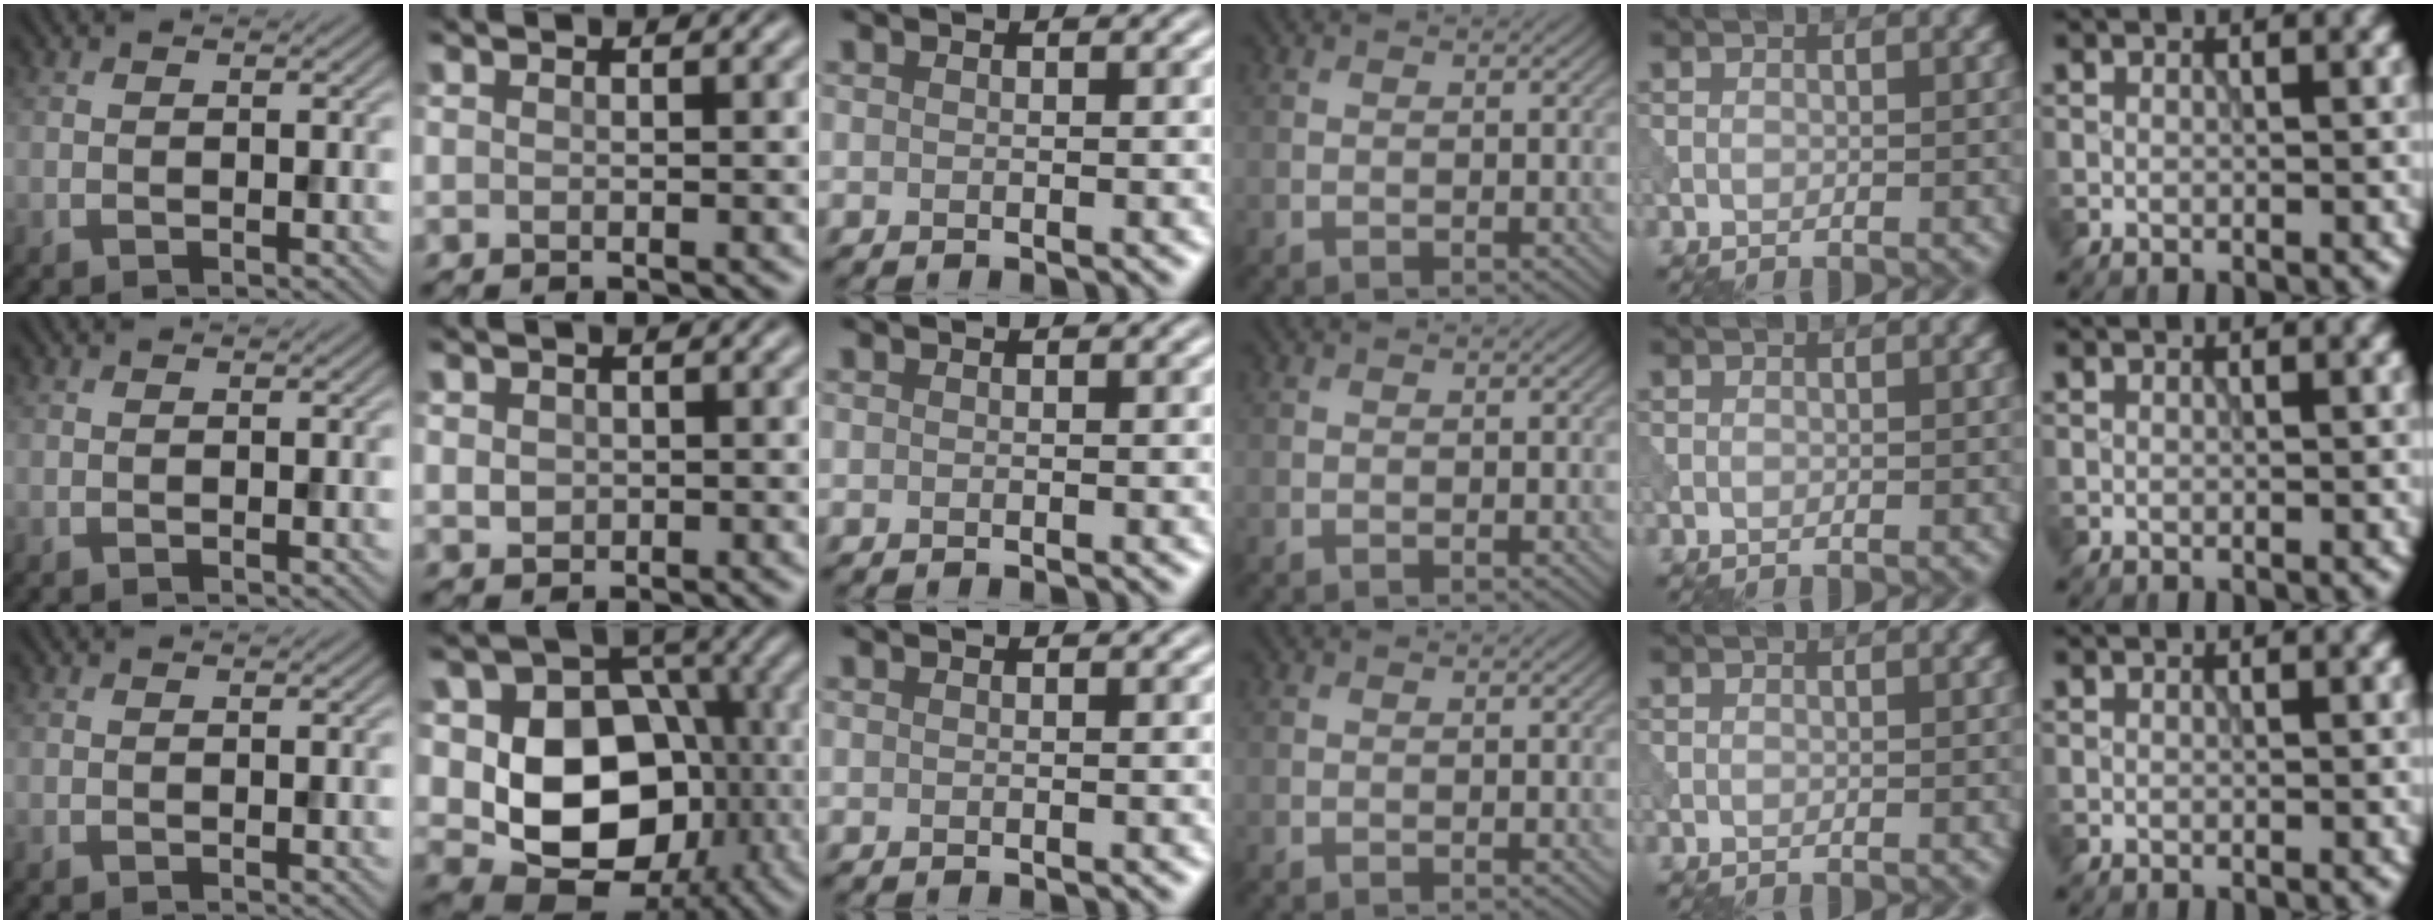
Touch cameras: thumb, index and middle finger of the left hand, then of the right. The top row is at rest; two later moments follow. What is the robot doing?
{"motion": "press", "object": "tv remote"}